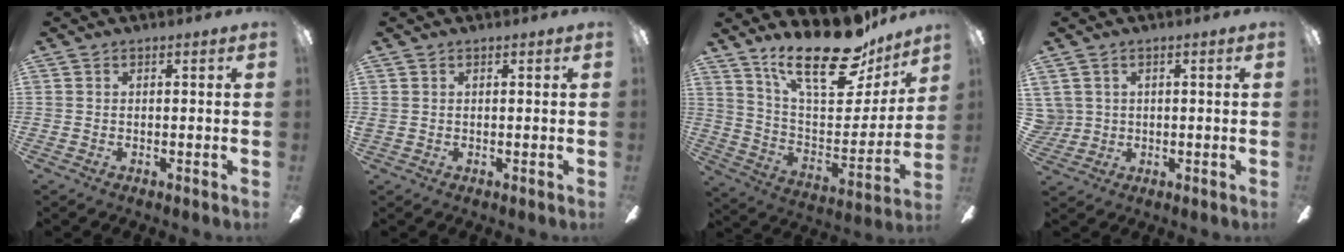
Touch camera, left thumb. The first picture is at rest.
{"total": 0.7, "force": [0.4, 0.6, 0.2], "torque": [-0.005, 0.004, 0.007]}
{"total": 24.2, "force": [17.7, 8.7, 14.1], "torque": [-0.215, -0.116, 0.303]}
{"total": 3.3, "force": [1.1, 3.1, 0.2], "torque": [-0.015, 0.008, 0.022]}